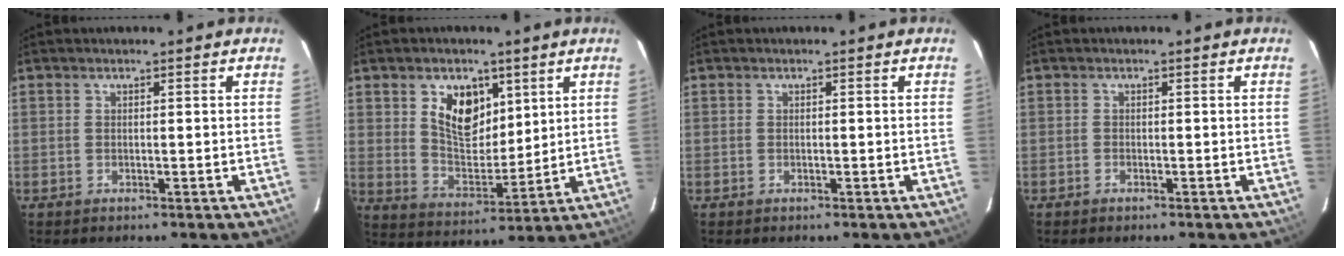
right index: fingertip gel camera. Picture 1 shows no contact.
{"total": 10.5, "force": [4.6, 6.6, 6.8], "torque": [-0.115, 0.002, 0.091]}
{"total": 0.0}
{"total": 0.6, "force": [-0.5, 0.2, 0.1], "torque": [-0.005, 0.000, -0.011]}